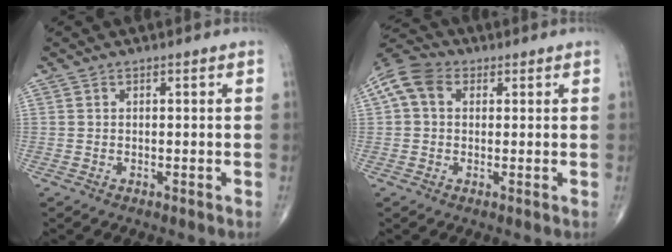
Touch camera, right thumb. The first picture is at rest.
{"total": 7.4, "force": [1.8, 5.6, 4.6], "torque": [-0.091, 0.024, 0.025]}